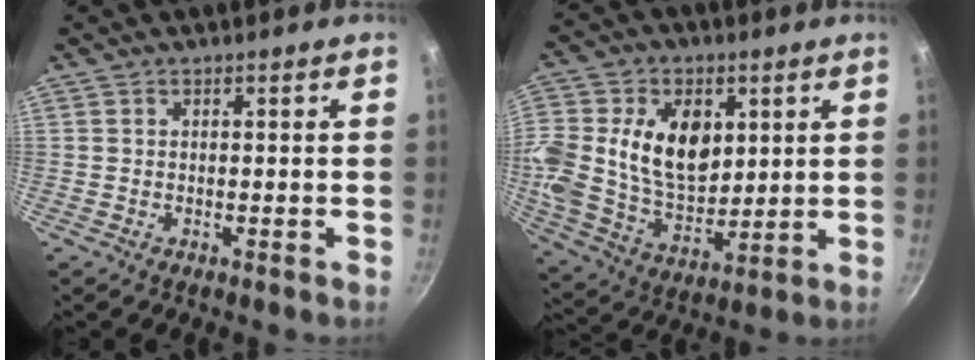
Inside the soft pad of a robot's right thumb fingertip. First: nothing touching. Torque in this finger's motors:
{"motor_torque": [2.46, 2.54, 0.64, -0.30, 0.19]}